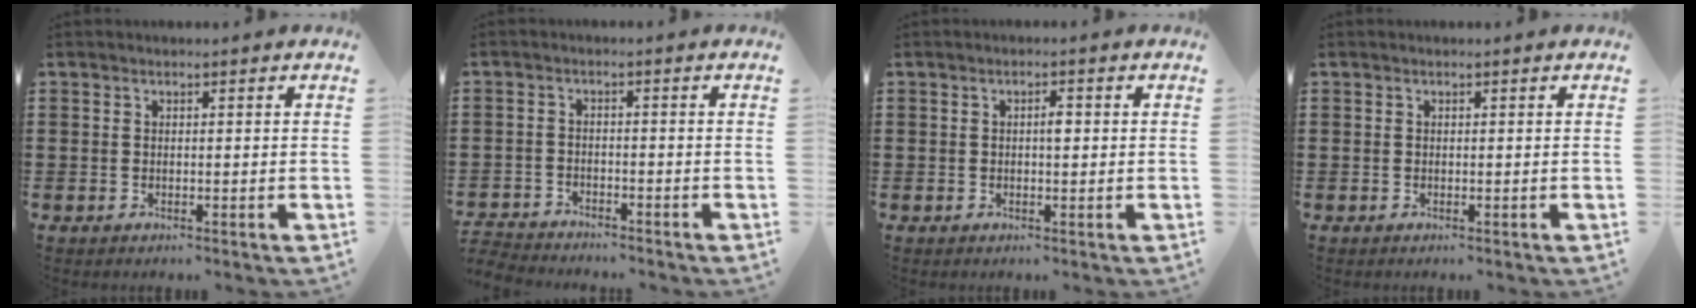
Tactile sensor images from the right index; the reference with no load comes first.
{"total": 2.8, "force": [-2.8, 0.3, -0.2], "torque": [-0.004, 0.000, -0.062]}
{"total": 1.7, "force": [0.1, 0.5, 1.7], "torque": [-0.032, 0.003, -0.001]}
{"total": 0.0}